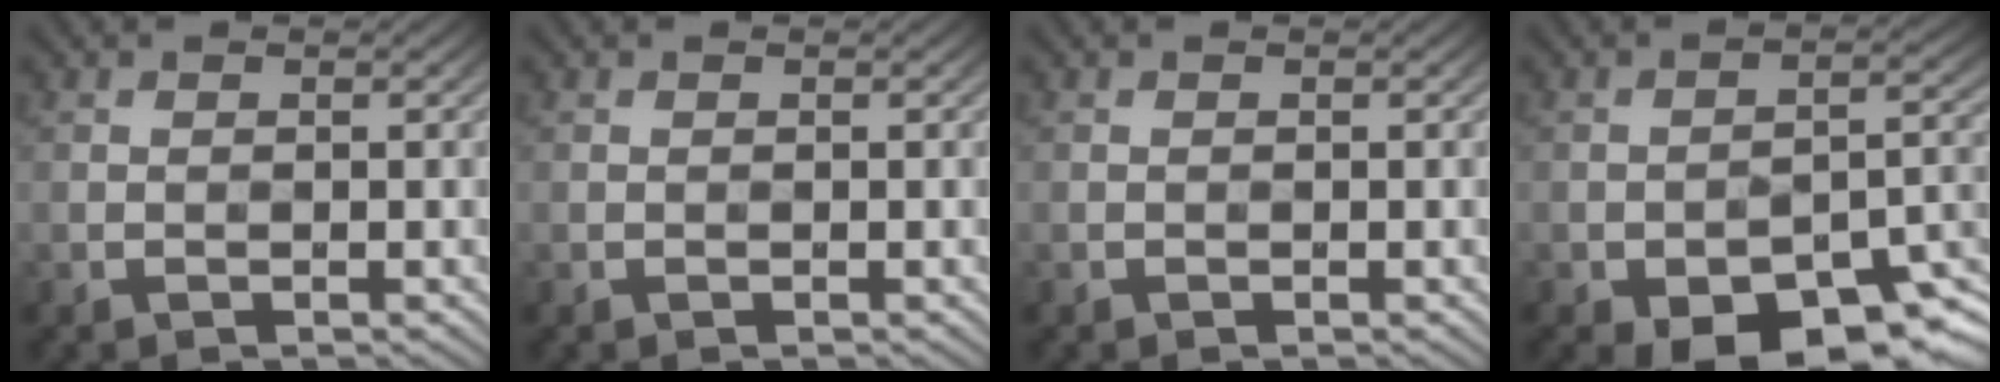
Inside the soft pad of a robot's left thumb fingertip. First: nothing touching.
{"total": 0.0}
{"total": 0.0}
{"total": 13.1, "force": [-8.7, 5.6, 8.1], "torque": [-0.112, -0.010, -0.126]}